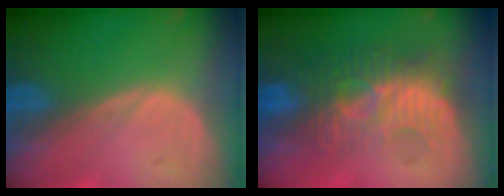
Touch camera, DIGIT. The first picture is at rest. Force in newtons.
{"total": 9.3, "press": 8.6, "slide": 3.7}